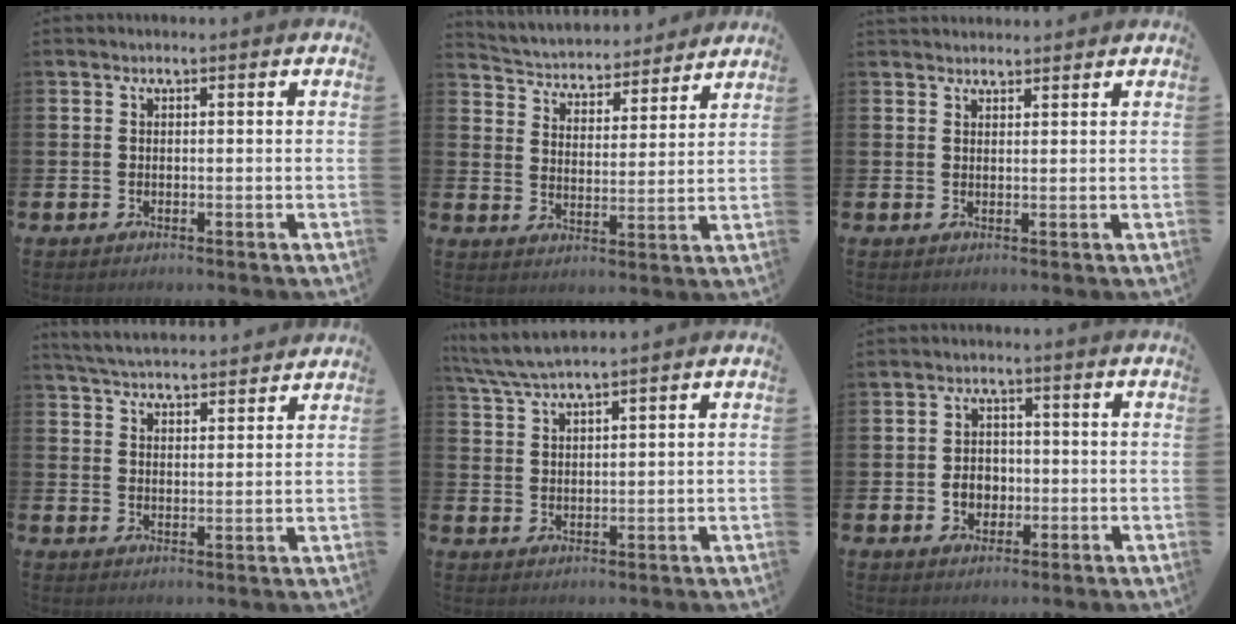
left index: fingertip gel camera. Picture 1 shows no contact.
{"total": 4.2, "force": [4.0, 1.4, 0.1], "torque": [-0.031, -0.038, 0.063]}
{"total": 1.9, "force": [1.9, 0.5, -0.1], "torque": [0.008, -0.009, 0.033]}
{"total": 4.9, "force": [4.9, 0.4, 0.4], "torque": [-0.029, -0.028, 0.088]}
{"total": 4.3, "force": [4.0, -0.1, 1.5], "torque": [-0.044, -0.013, 0.074]}
{"total": 3.3, "force": [-0.7, 2.7, 1.8], "torque": [-0.017, -0.003, -0.021]}